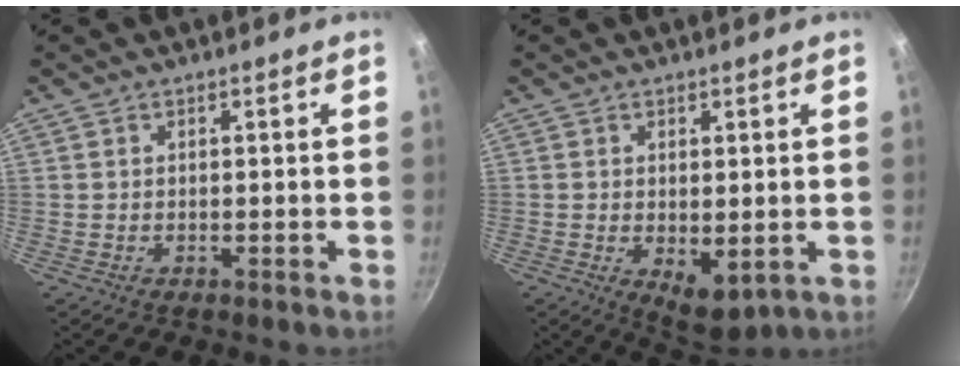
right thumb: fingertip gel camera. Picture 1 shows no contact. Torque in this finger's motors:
{"motor_torque": [-0.18, 0.31, -0.31, 0.12, 0.14]}